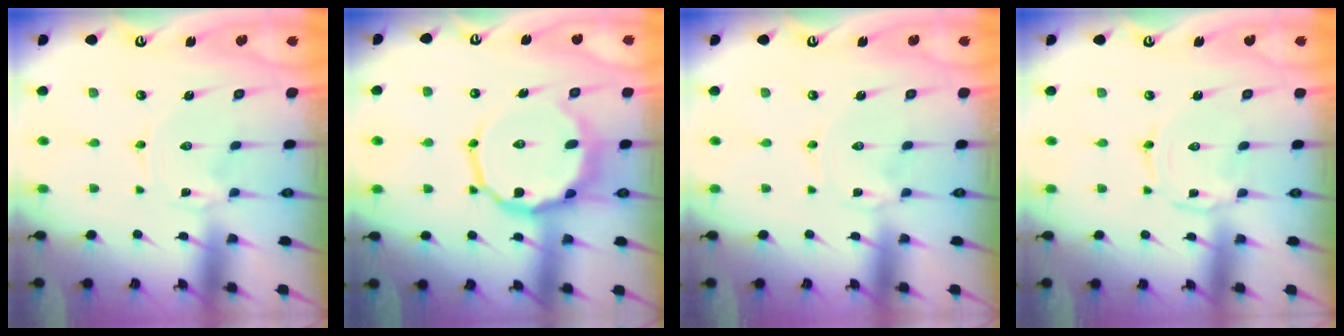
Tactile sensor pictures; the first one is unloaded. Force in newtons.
{"total": 12.1, "press": 11.9, "slide": 2.2}
{"total": 0.0}
{"total": 1.7, "press": 1.7, "slide": 0.4}